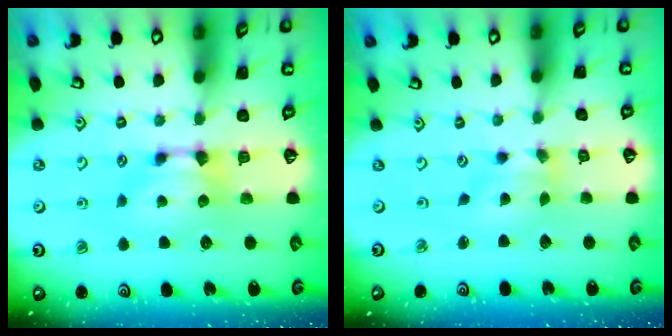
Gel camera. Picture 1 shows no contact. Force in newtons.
{"total": 1.3, "press": 0.3, "slide": 1.3}